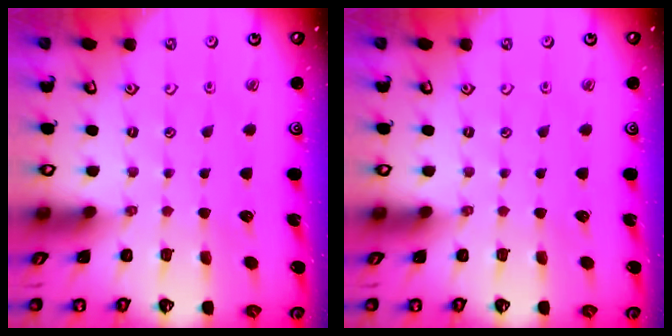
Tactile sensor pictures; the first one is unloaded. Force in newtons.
{"total": 0.0}